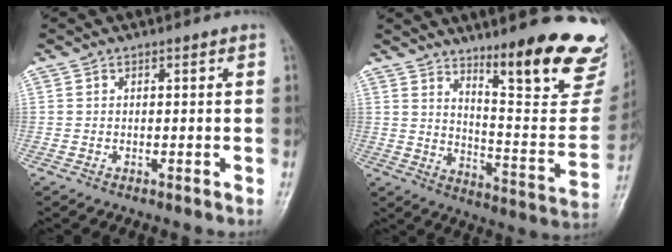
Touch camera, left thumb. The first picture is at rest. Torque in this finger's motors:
{"motor_torque": [0.35, 0.20, 0.92, -1.85, 0.11]}